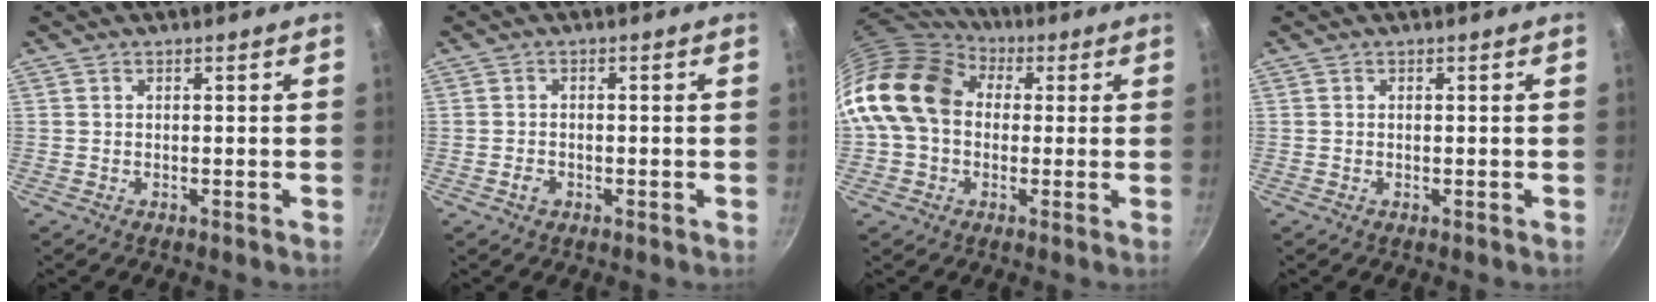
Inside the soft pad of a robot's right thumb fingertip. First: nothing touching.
{"total": 1.8, "force": [-0.8, 1.3, 0.9], "torque": [-0.017, 0.007, -0.015]}
{"total": 17.5, "force": [2.7, 13.4, 10.9], "torque": [-0.184, 0.030, 0.036]}
{"total": 0.0}